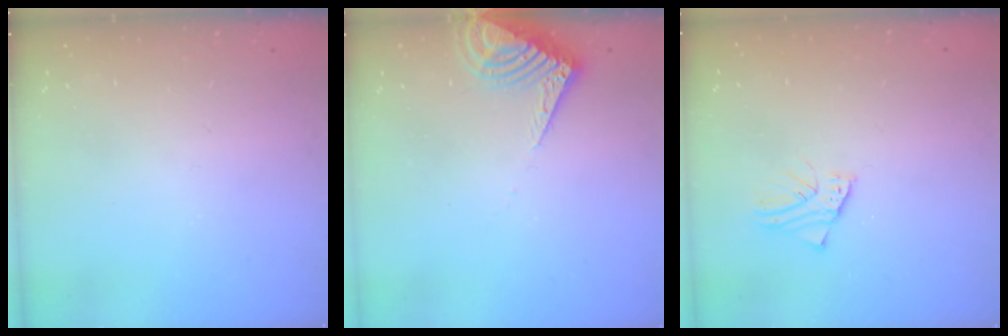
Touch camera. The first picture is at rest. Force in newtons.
{"total": 7.7, "press": 7.7, "slide": 0.5}
{"total": 1.9, "press": 1.9, "slide": 0.0}